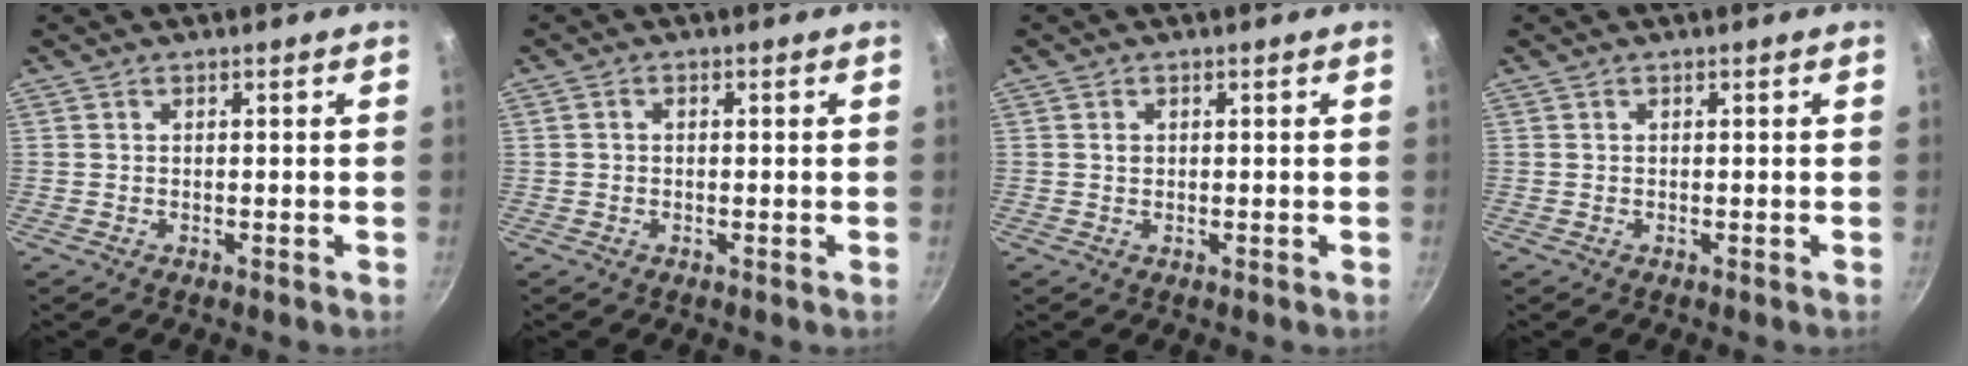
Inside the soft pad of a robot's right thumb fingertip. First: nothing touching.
{"total": 0.8, "force": [-0.1, 0.7, 0.5], "torque": [-0.010, 0.007, -0.001]}
{"total": 0.9, "force": [0.2, 0.8, 0.4], "torque": [-0.005, -0.001, 0.005]}
{"total": 0.0}